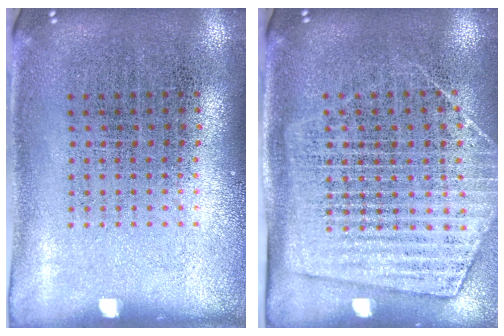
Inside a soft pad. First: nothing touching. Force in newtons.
{"total": 1.9, "press": 1.6, "slide": 0.9}